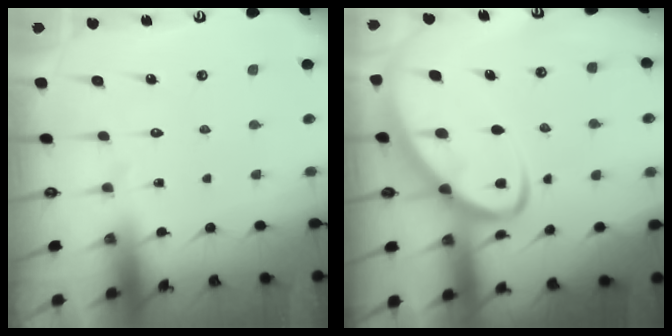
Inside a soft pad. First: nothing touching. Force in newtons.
{"total": 7.2, "press": 7.2, "slide": 0.8}